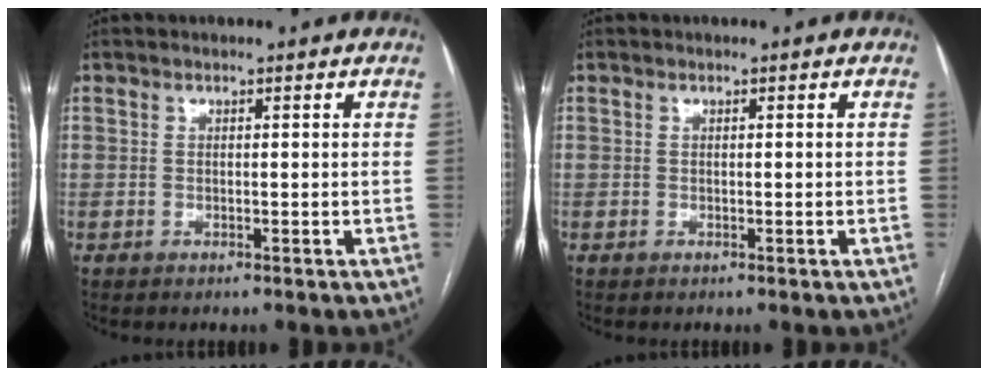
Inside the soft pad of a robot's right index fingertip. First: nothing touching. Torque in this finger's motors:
{"motor_torque": [-0.60, -0.09, 0.02, 0.01]}